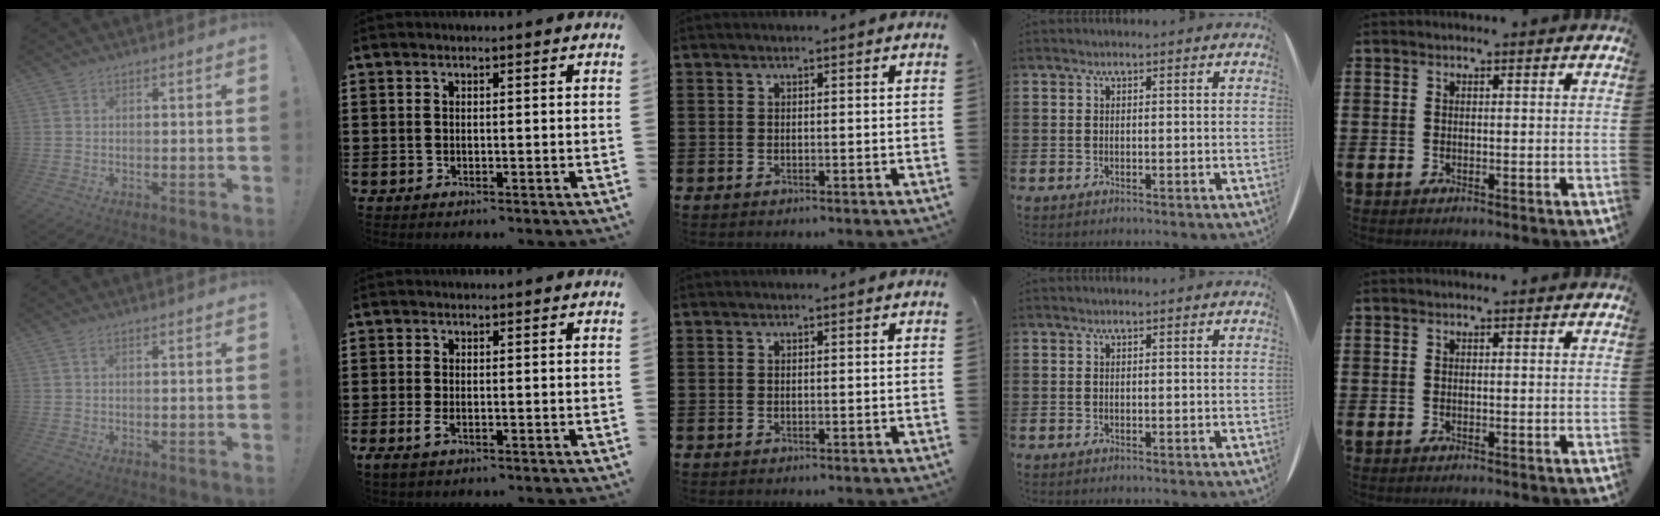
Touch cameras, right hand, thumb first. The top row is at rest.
{"thumb": {"total": 1.1, "force": [0.4, 0.3, 0.9], "torque": [-0.015, -0.001, 0.006]}, "index": {"total": 1.5, "force": [-0.6, 0.4, 1.3], "torque": [-0.038, -0.008, -0.016]}}